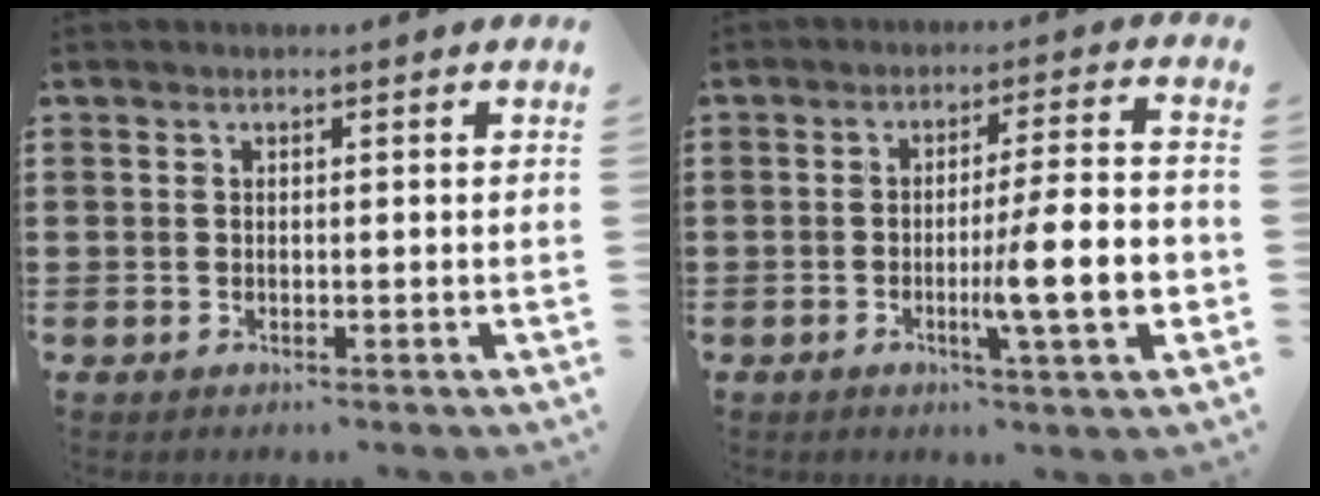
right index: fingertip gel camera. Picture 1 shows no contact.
{"total": 11.3, "force": [-2.5, 1.2, 11.0], "torque": [-0.170, -0.011, -0.046]}